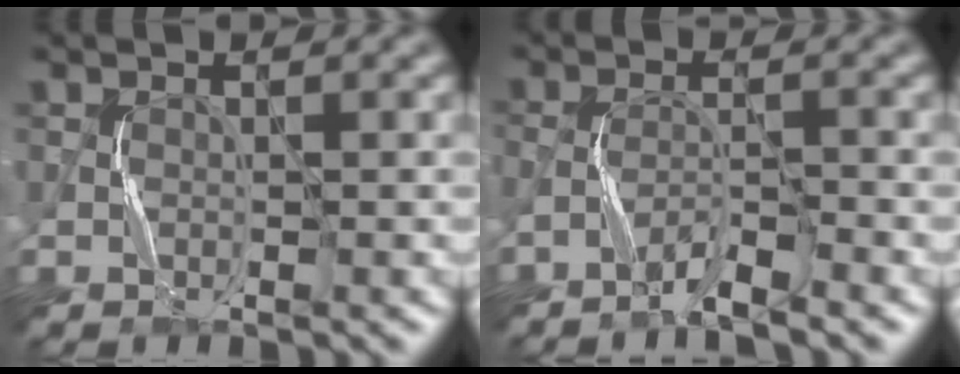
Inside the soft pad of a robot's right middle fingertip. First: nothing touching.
{"total": 2.7, "force": [-2.1, 0.2, 1.7], "torque": [-0.034, 0.006, -0.048]}